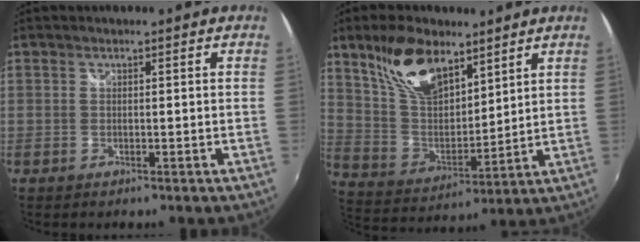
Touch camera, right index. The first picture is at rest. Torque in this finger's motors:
{"motor_torque": [1.08, 1.05, 0.57, 0.14]}